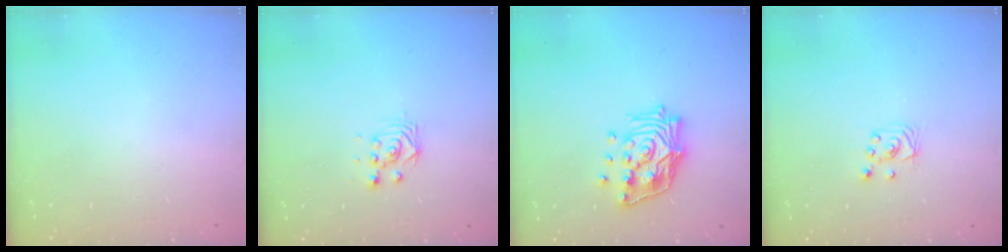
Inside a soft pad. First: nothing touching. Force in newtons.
{"total": 2.9, "press": 2.9, "slide": 0.4}
{"total": 14.6, "press": 14.5, "slide": 1.8}
{"total": 2.7, "press": 2.7, "slide": 0.2}